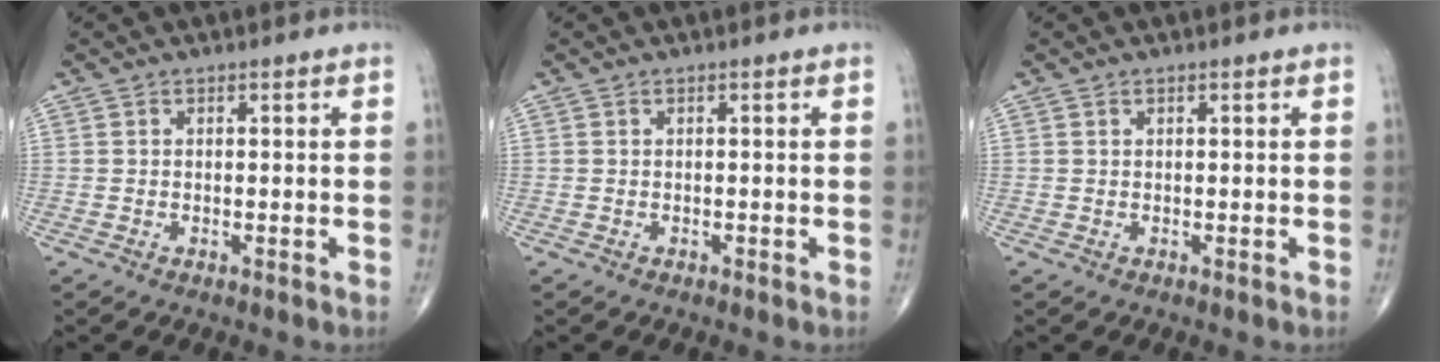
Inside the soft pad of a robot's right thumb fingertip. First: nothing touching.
{"total": 0.0}
{"total": 0.0}